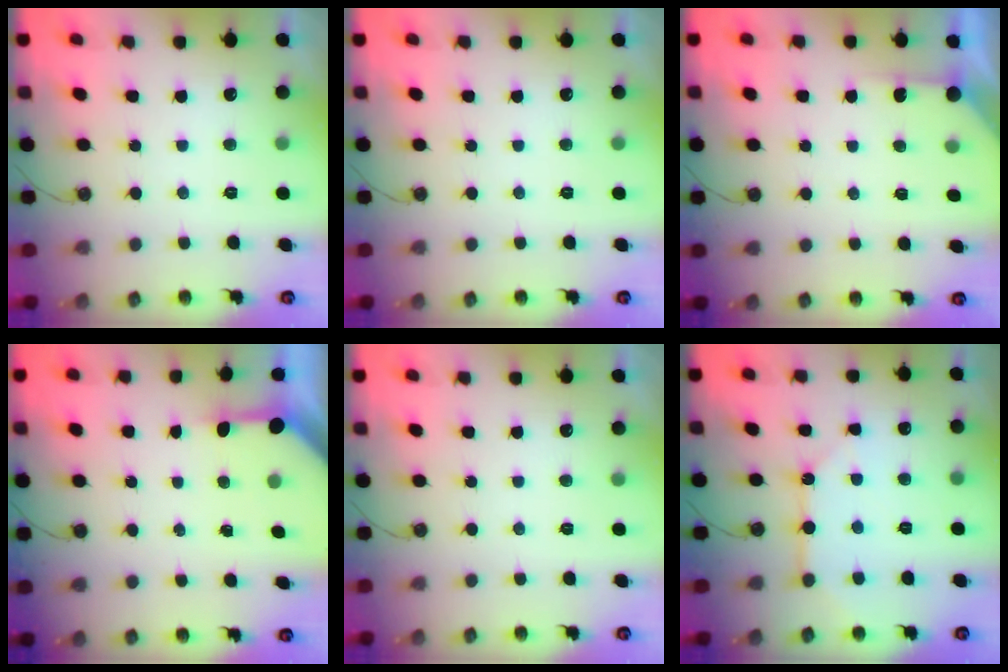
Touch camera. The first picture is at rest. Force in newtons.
{"total": 0.0}
{"total": 3.1, "press": 3.1, "slide": 0.4}
{"total": 3.5, "press": 3.5, "slide": 0.4}
{"total": 0.0}
{"total": 9.5, "press": 9.4, "slide": 1.2}